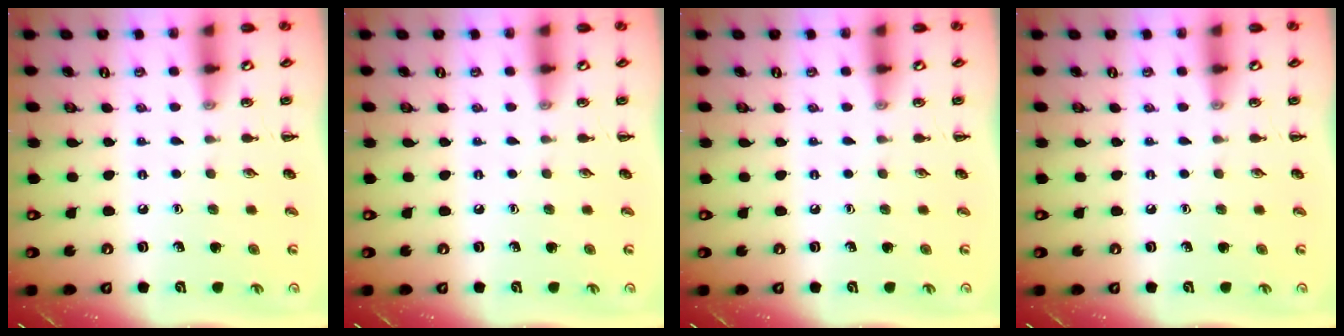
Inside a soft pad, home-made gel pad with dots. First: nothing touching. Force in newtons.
{"total": 0.0}
{"total": 0.0}
{"total": 0.0}